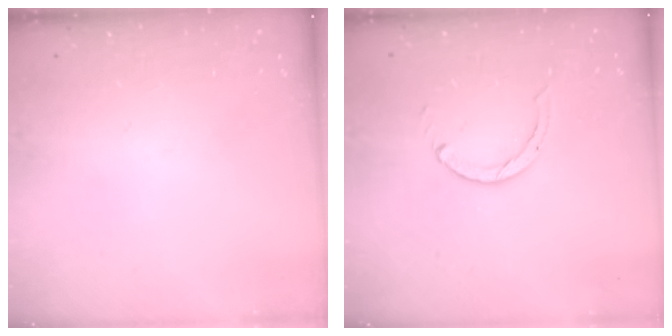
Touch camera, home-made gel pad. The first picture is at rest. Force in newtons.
{"total": 3.2, "press": 3.1, "slide": 0.4}